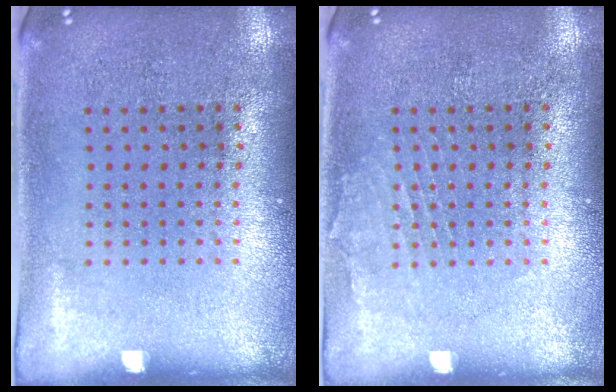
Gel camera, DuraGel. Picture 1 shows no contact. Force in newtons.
{"total": 1.0, "press": 1.0, "slide": 0.1}